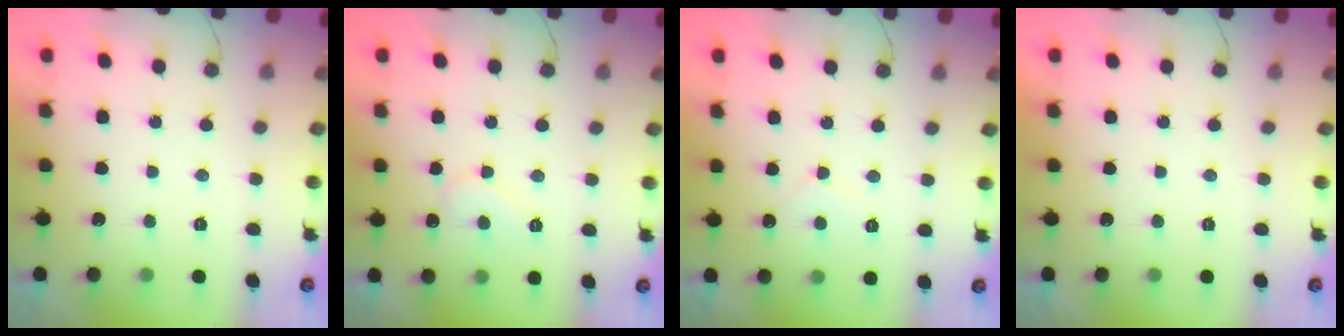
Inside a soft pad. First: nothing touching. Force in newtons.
{"total": 5.7, "press": 5.7, "slide": 0.6}
{"total": 4.1, "press": 4.1, "slide": 0.3}
{"total": 2.0, "press": 2.0, "slide": 0.1}